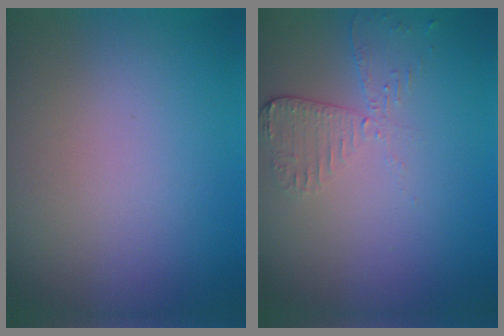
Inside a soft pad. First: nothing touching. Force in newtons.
{"total": 2.5, "press": 2.3, "slide": 1.2}